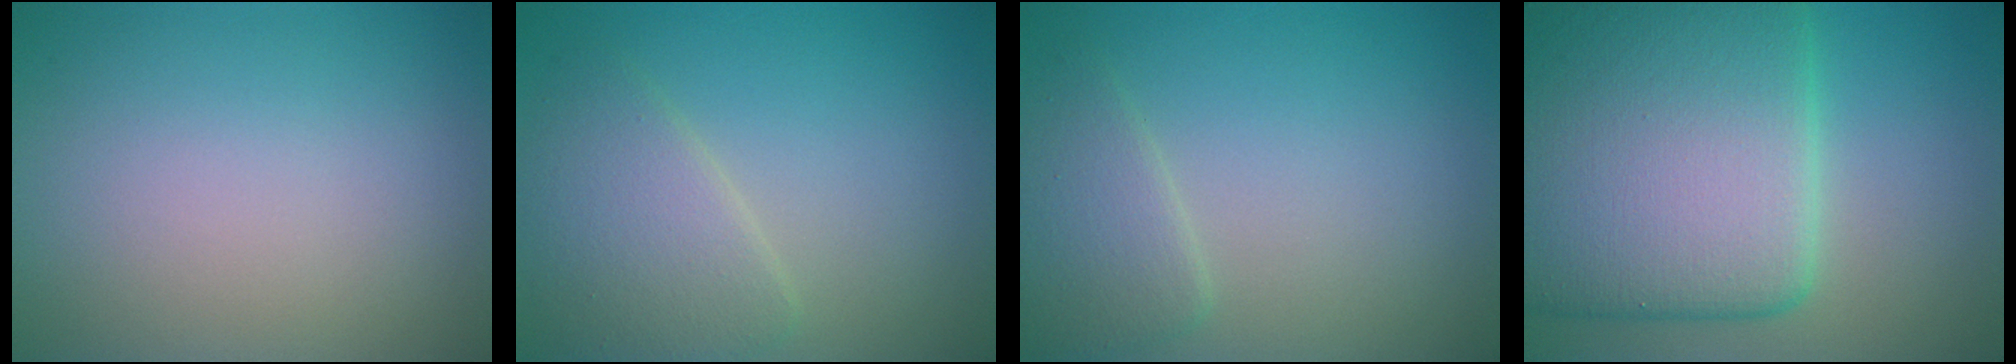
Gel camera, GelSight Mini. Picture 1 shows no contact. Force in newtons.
{"total": 4.0, "press": 4.0, "slide": 0.2}
{"total": 2.7, "press": 2.7, "slide": 0.1}
{"total": 15.6, "press": 15.6, "slide": 0.3}